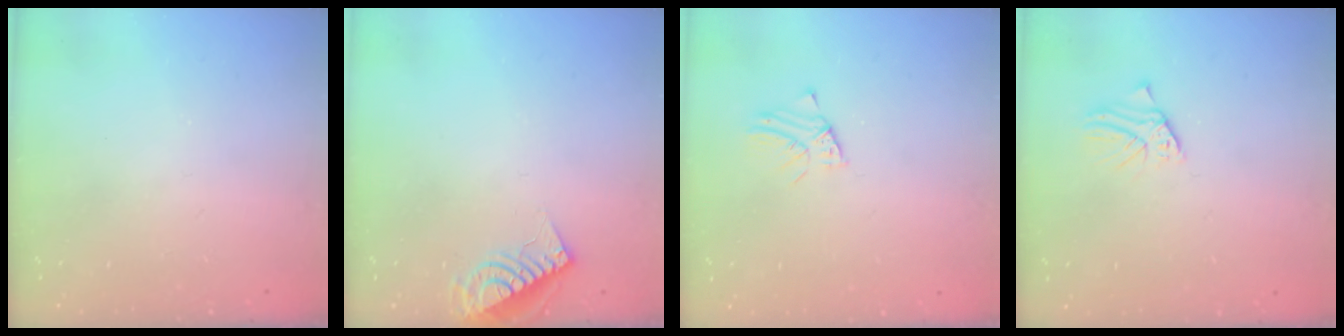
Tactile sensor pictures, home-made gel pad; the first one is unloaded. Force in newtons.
{"total": 9.0, "press": 8.9, "slide": 0.9}
{"total": 1.5, "press": 1.4, "slide": 0.1}
{"total": 1.2, "press": 1.2, "slide": 0.1}